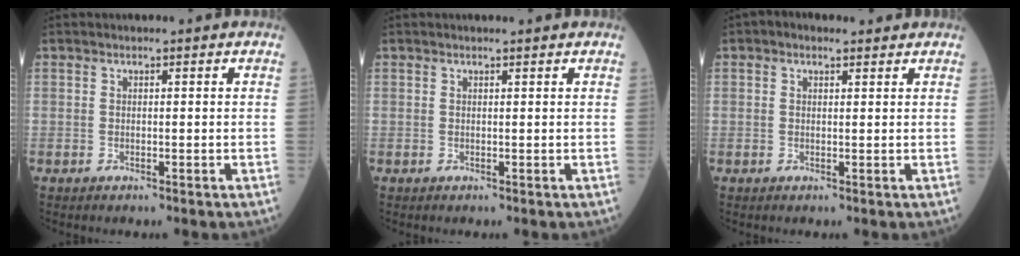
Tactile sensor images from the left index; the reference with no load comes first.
{"total": 1.4, "force": [1.3, -0.1, 0.5], "torque": [-0.010, 0.006, 0.018]}
{"total": 2.1, "force": [1.3, 1.1, 1.1], "torque": [-0.029, 0.020, 0.020]}